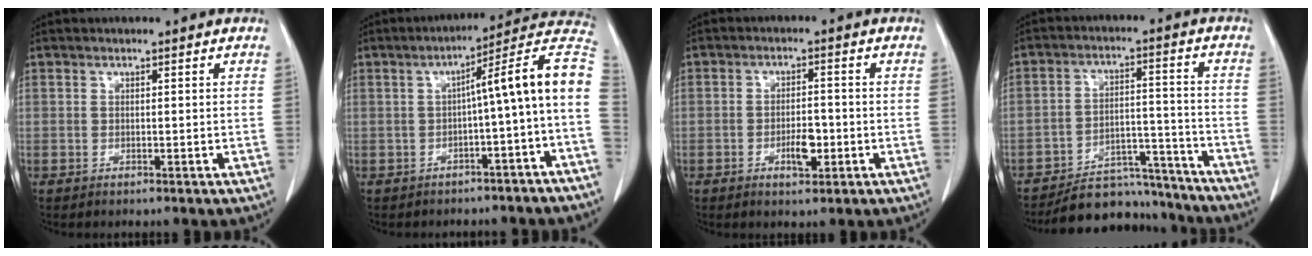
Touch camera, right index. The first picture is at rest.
{"total": 11.8, "force": [-1.6, -0.4, 11.7], "torque": [-0.148, 0.041, -0.034]}
{"total": 4.1, "force": [-1.4, 1.6, 3.5], "torque": [-0.058, 0.002, -0.019]}
{"total": 11.6, "force": [-11.0, 3.8, 0.8], "torque": [0.016, 0.044, -0.167]}